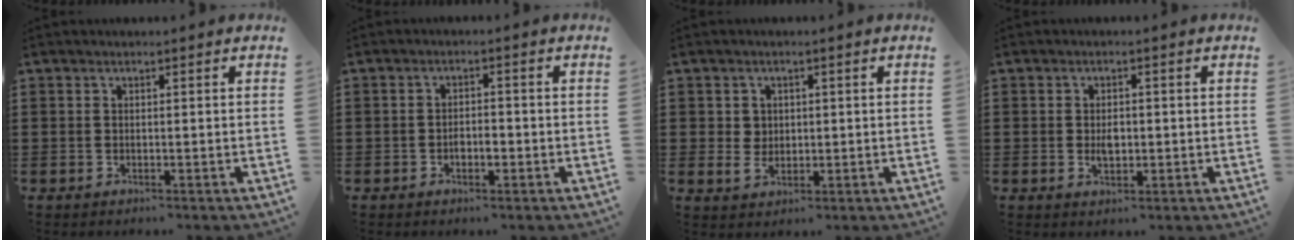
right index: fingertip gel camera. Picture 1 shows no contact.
{"total": 2.3, "force": [-0.9, 1.1, 1.8], "torque": [-0.035, 0.002, -0.017]}
{"total": 2.5, "force": [0.4, 2.3, 0.8], "torque": [-0.025, 0.010, 0.006]}
{"total": 2.4, "force": [-0.1, 1.4, 2.0], "torque": [-0.033, 0.000, -0.004]}